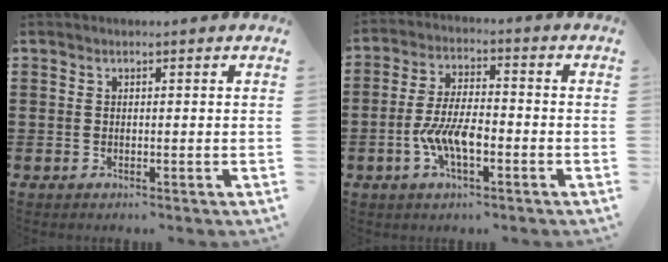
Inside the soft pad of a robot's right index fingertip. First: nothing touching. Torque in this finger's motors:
{"motor_torque": [1.38, 0.76, 0.52, 0.21]}